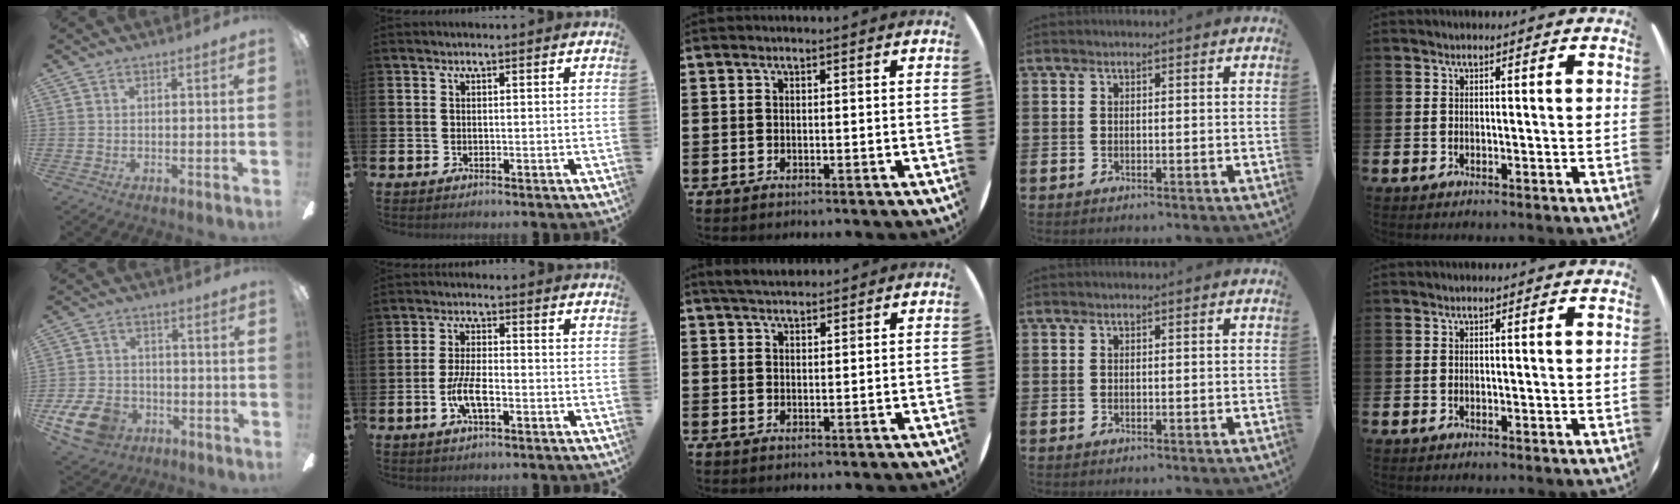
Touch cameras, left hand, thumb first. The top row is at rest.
{"thumb": {"total": 11.5, "force": [-6.0, 7.7, 6.1], "torque": [-0.142, 0.037, -0.110]}, "index": {"total": 5.1, "force": [-1.6, 1.8, 4.5], "torque": [-0.089, 0.002, -0.031]}, "middle": {"total": 2.8, "force": [2.6, 0.6, 0.6], "torque": [-0.017, 0.000, 0.049]}}